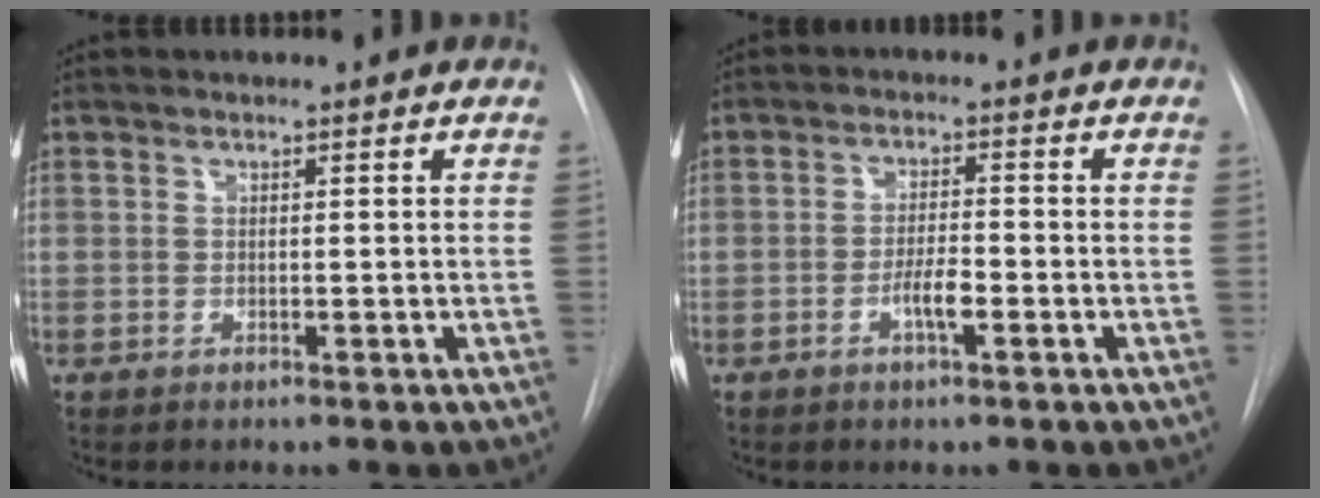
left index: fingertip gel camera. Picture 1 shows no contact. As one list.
[{"total": 3.5, "force": [-1.6, 0.7, 3.1], "torque": [-0.056, 0.001, -0.031]}]